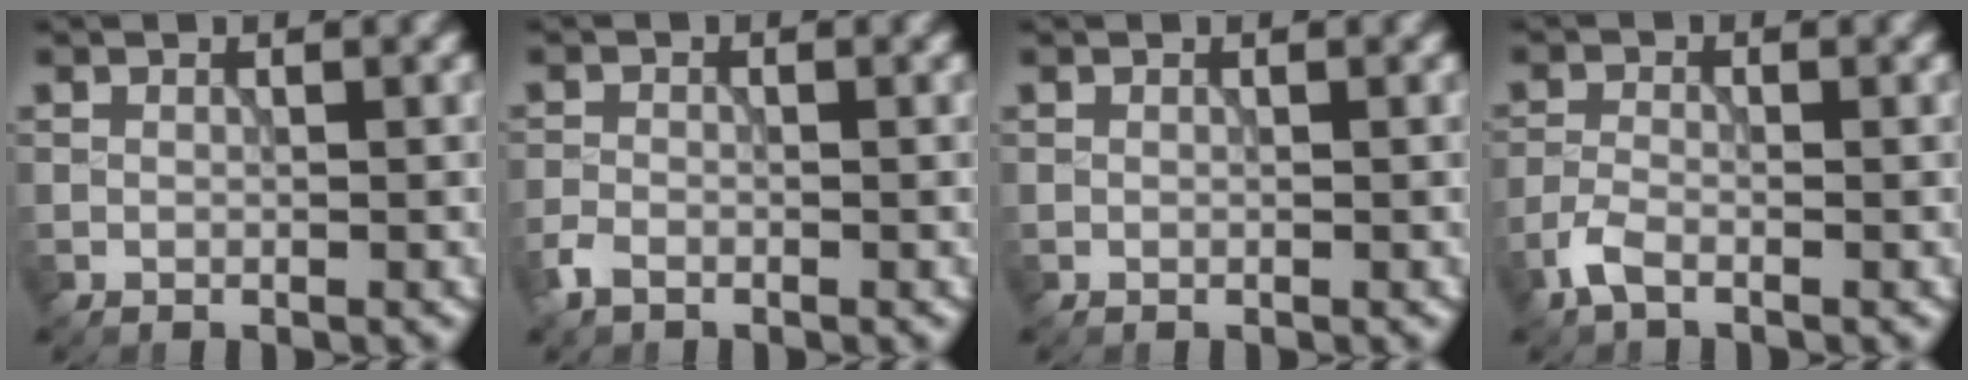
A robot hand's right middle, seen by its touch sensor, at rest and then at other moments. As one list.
[{"total": 1.7, "force": [-1.2, 0.8, 0.9], "torque": [-0.021, -0.003, -0.032]}, {"total": 0.0}, {"total": 2.1, "force": [-1.4, 0.7, 1.4], "torque": [-0.036, -0.001, -0.039]}]